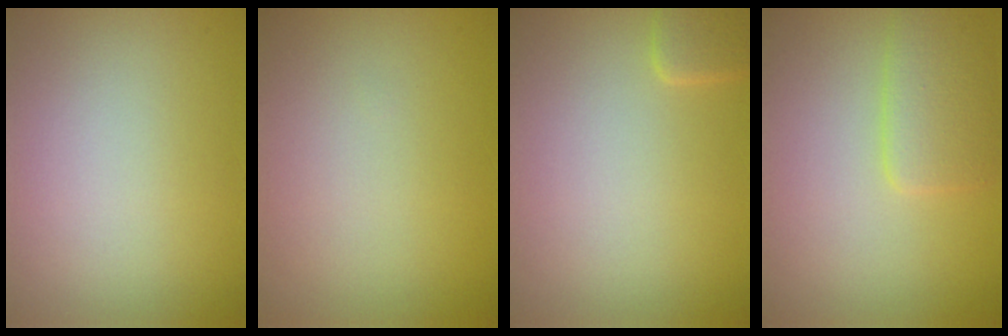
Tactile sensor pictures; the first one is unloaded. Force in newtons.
{"total": 0.0}
{"total": 1.3, "press": 1.3, "slide": 0.2}
{"total": 2.8, "press": 2.8, "slide": 0.1}